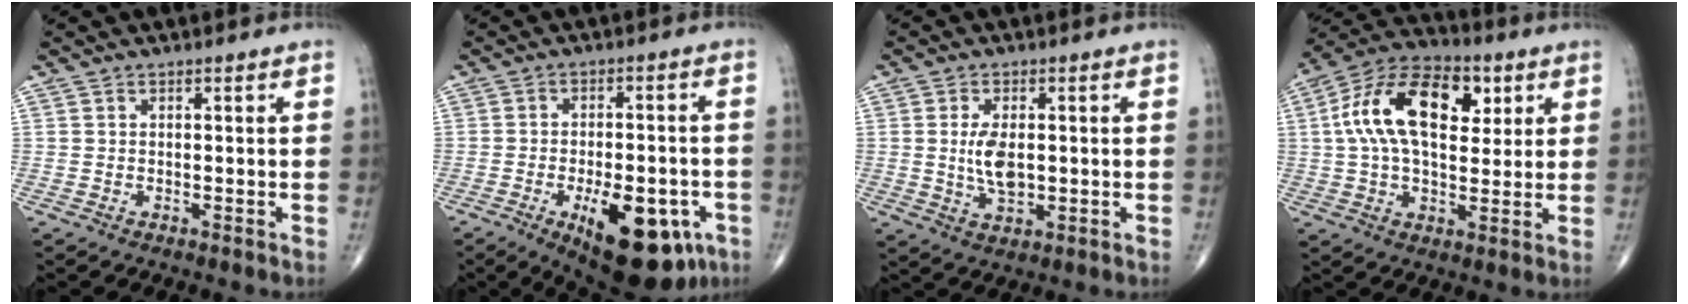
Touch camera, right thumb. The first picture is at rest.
{"total": 17.9, "force": [-7.7, 8.1, 14.0], "torque": [-0.157, 0.014, -0.093]}
{"total": 6.3, "force": [0.2, 3.3, 5.3], "torque": [-0.099, -0.009, 0.008]}
{"total": 18.9, "force": [4.8, 10.7, 14.8], "torque": [-0.240, 0.011, 0.071]}